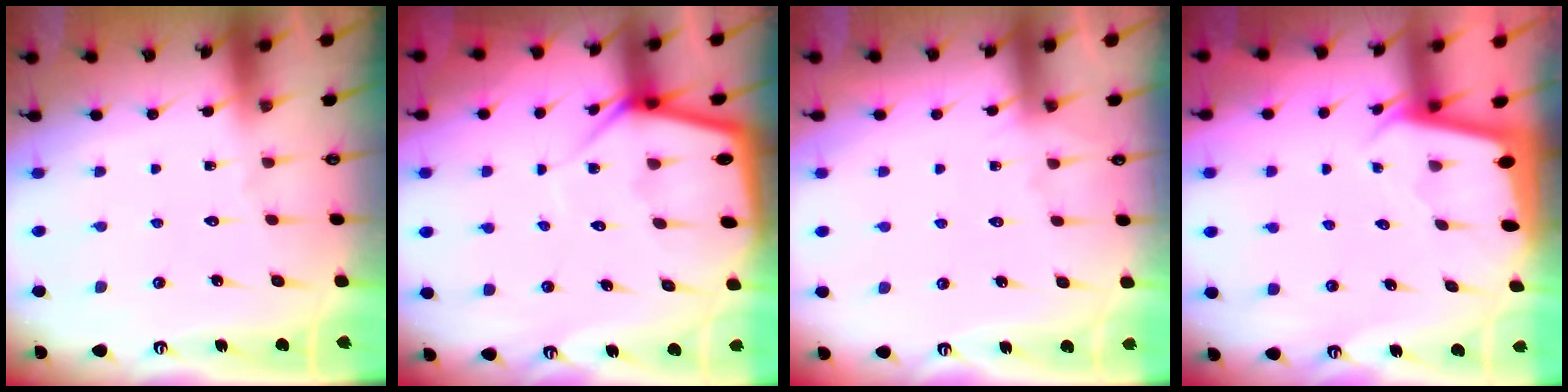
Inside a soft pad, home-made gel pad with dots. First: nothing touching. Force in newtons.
{"total": 7.3, "press": 7.3, "slide": 0.5}
{"total": 3.9, "press": 3.8, "slide": 0.5}
{"total": 1.9, "press": 1.9, "slide": 0.1}